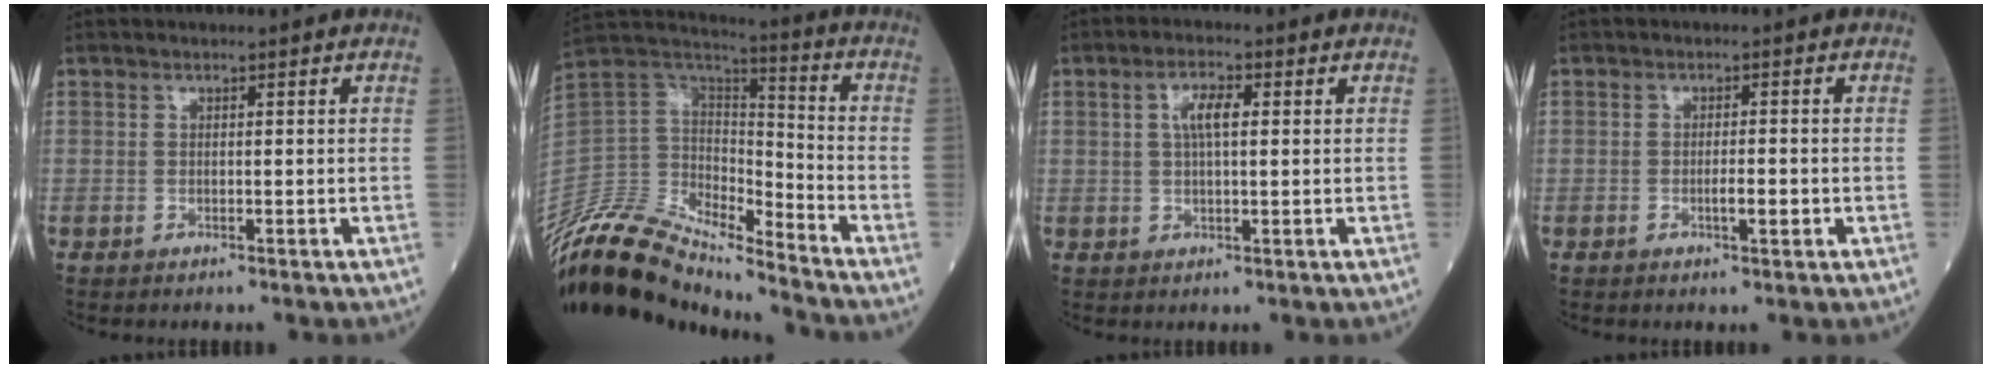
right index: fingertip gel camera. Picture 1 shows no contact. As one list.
[{"total": 18.9, "force": [-17.6, 3.5, 5.9], "torque": [-0.119, 0.045, -0.326]}, {"total": 4.1, "force": [1.0, 1.1, 3.8], "torque": [-0.074, 0.009, 0.019]}, {"total": 2.5, "force": [-0.6, 0.3, 2.4], "torque": [-0.042, -0.001, -0.009]}]